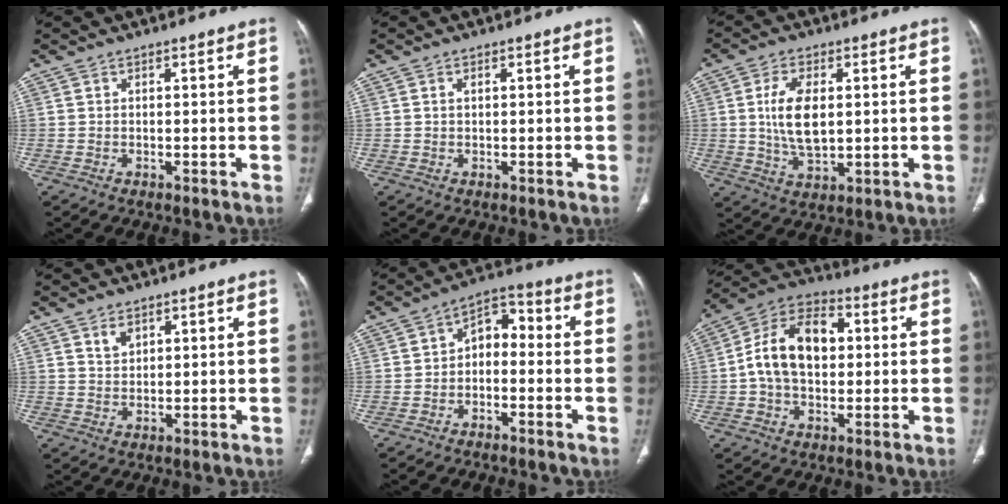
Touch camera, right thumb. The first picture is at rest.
{"total": 0.7, "force": [0.2, 0.4, 0.6], "torque": [-0.014, 0.004, 0.004]}
{"total": 9.4, "force": [1.1, 4.9, 8.0], "torque": [-0.150, -0.010, 0.027]}
{"total": 2.5, "force": [1.7, 1.4, 1.2], "torque": [-0.016, -0.012, 0.036]}
{"total": 6.6, "force": [-1.0, 4.4, 4.8], "torque": [-0.054, 0.040, -0.031]}
{"total": 14.7, "force": [1.2, 9.6, 11.0], "torque": [-0.175, 0.030, 0.010]}